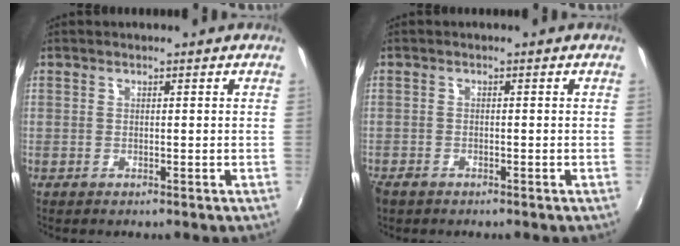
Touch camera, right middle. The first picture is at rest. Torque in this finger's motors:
{"motor_torque": [-0.01, -0.04, 0.01, 0.01]}